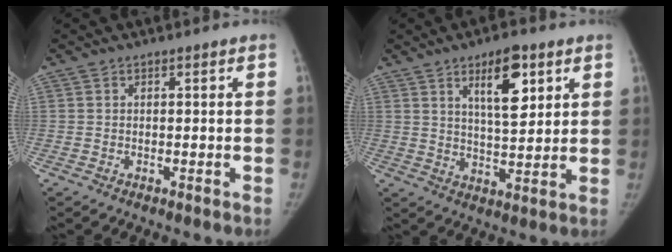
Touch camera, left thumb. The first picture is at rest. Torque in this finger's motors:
{"motor_torque": [0.08, 0.27, 0.54, 0.49, 0.06]}